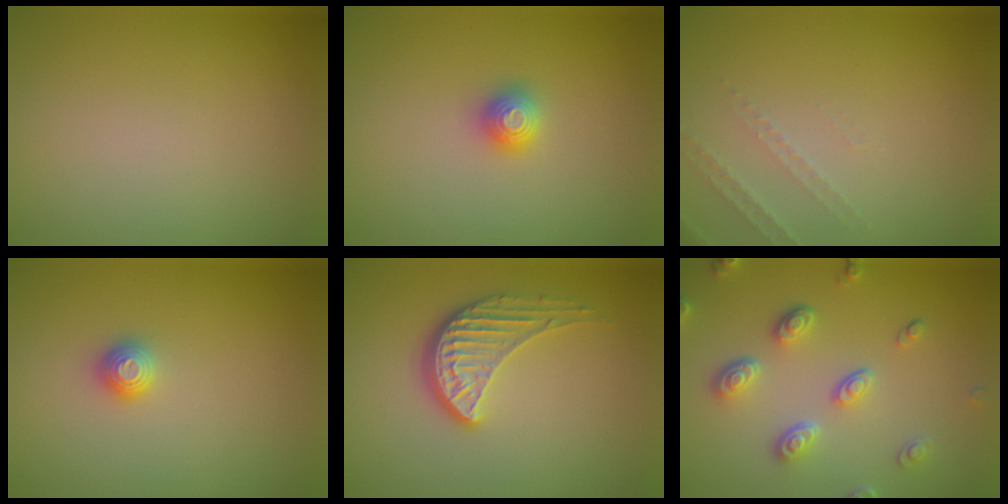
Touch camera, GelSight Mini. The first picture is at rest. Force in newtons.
{"total": 1.3, "press": 1.3, "slide": 0.2}
{"total": 1.5, "press": 1.4, "slide": 0.4}
{"total": 1.1, "press": 1.1, "slide": 0.1}
{"total": 4.0, "press": 3.0, "slide": 2.7}
{"total": 4.1, "press": 3.4, "slide": 2.3}